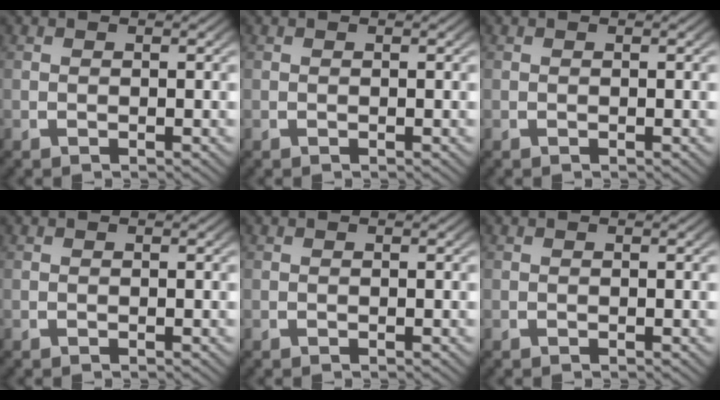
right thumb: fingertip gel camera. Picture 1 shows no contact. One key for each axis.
{"total": 0.0}
{"total": 0.0}
{"total": 0.0}
{"total": 0.0}
{"total": 0.0}